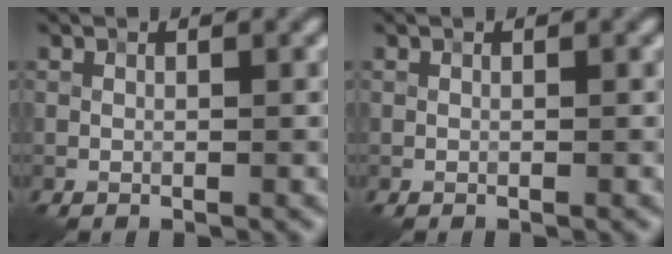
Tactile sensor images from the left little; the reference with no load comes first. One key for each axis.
{"total": 0.0}